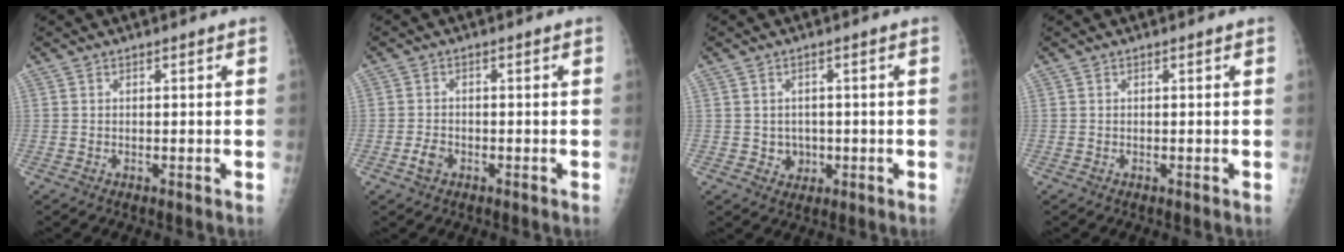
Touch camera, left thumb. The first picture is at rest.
{"total": 2.2, "force": [-1.0, 1.6, 1.3], "torque": [-0.022, 0.004, -0.020]}
{"total": 2.9, "force": [-0.3, 2.7, 1.0], "torque": [0.001, 0.003, 0.002]}
{"total": 0.0}